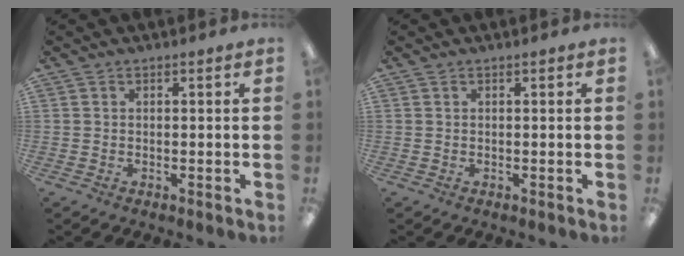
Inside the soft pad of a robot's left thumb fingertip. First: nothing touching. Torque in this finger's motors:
{"motor_torque": [0.00, 0.00, -0.28, 0.46, 0.00]}